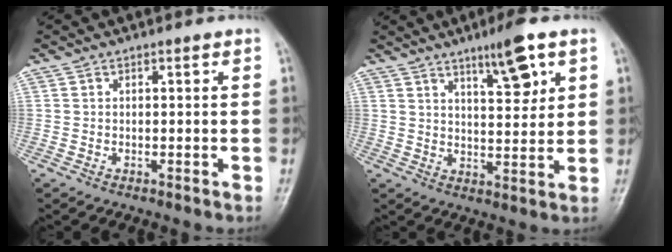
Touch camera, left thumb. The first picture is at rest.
{"total": 8.4, "force": [4.8, 2.0, 6.7], "torque": [-0.096, -0.028, 0.076]}